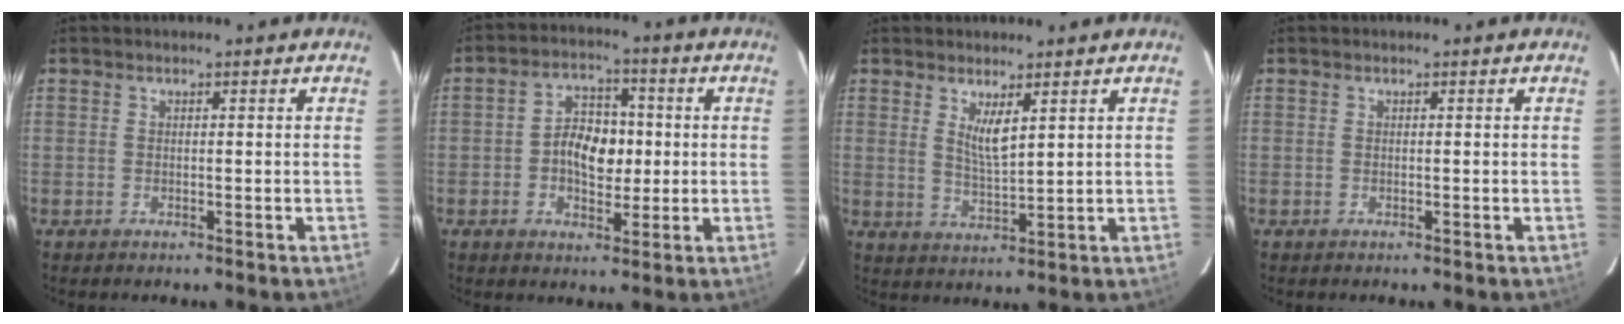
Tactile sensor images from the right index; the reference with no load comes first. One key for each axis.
{"total": 8.0, "fx": -0.5, "fy": 5.4, "fz": 5.9, "tx": -0.108, "ty": 0.017, "tz": -0.008}
{"total": 4.5, "fx": 2.2, "fy": 1.0, "fz": 3.8, "tx": -0.070, "ty": -0.012, "tz": 0.041}
{"total": 0.0}